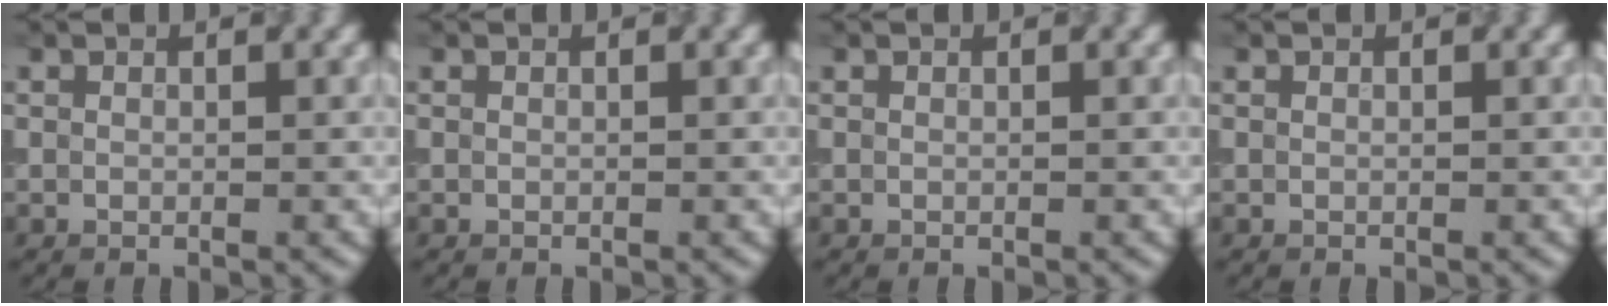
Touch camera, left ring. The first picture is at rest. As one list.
[{"total": 0.0}, {"total": 0.0}, {"total": 0.0}]